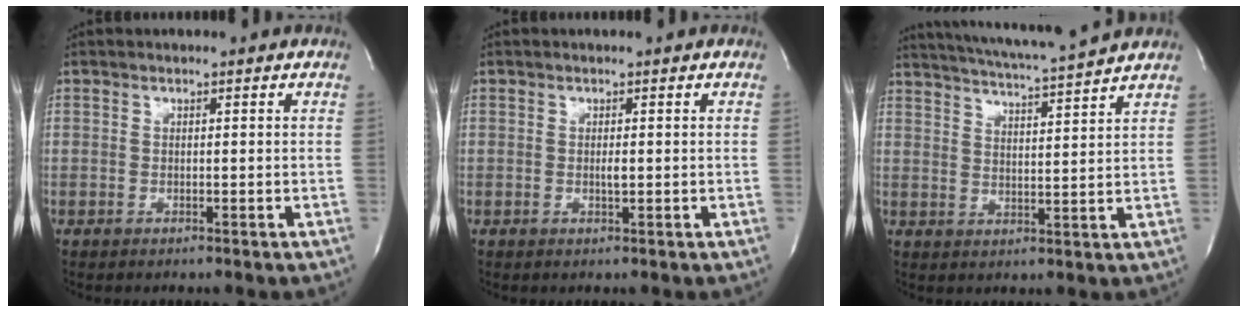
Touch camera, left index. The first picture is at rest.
{"total": 0.9, "force": [0.0, 0.1, 0.9], "torque": [-0.018, -0.003, 0.002]}
{"total": 12.6, "force": [11.5, -0.9, 4.9], "torque": [-0.093, 0.001, 0.169]}